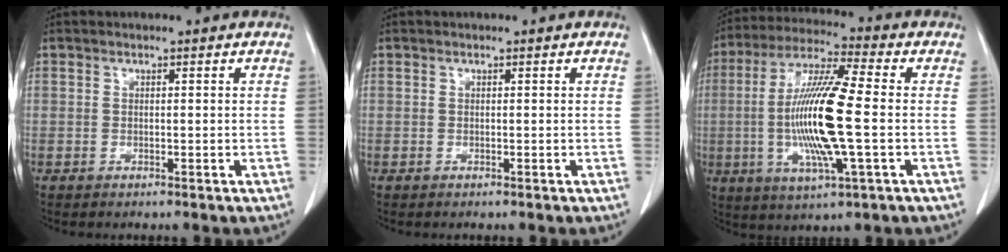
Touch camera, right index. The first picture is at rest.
{"total": 0.0}
{"total": 15.7, "force": [-1.5, 1.2, 15.6], "torque": [-0.312, -0.006, -0.032]}